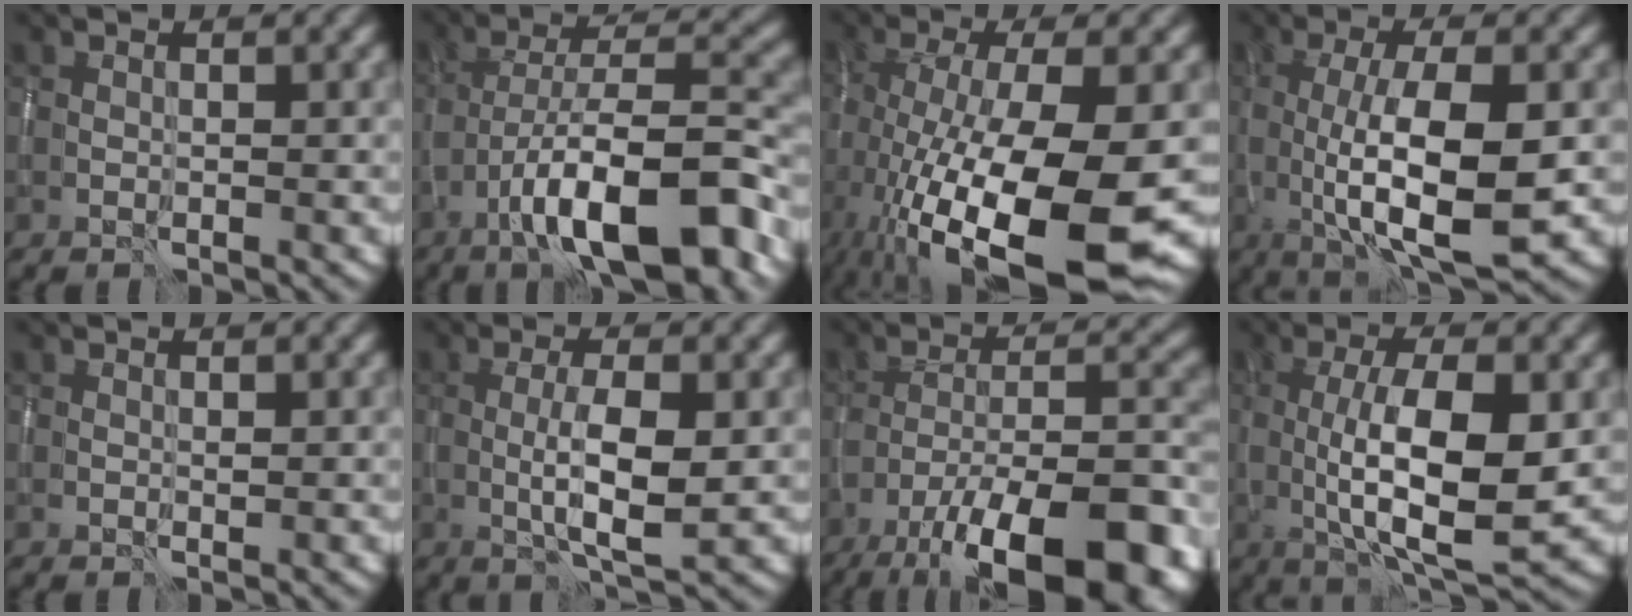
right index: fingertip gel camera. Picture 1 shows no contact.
{"total": 12.1, "force": [-6.8, 3.4, 9.4], "torque": [-0.144, 0.012, -0.110]}
{"total": 15.2, "force": [-5.4, 5.0, 13.3], "torque": [-0.229, -0.034, -0.075]}
{"total": 9.2, "force": [-1.0, 2.8, 8.8], "torque": [-0.150, -0.015, -0.010]}
{"total": 0.0}
{"total": 4.8, "force": [-0.7, 1.1, 4.6], "torque": [-0.085, -0.001, -0.011]}
{"total": 16.0, "force": [-10.4, 5.0, 11.2], "torque": [-0.177, -0.004, -0.157]}
{"total": 9.2, "force": [-0.4, 2.9, 8.7], "torque": [-0.146, -0.009, -0.001]}